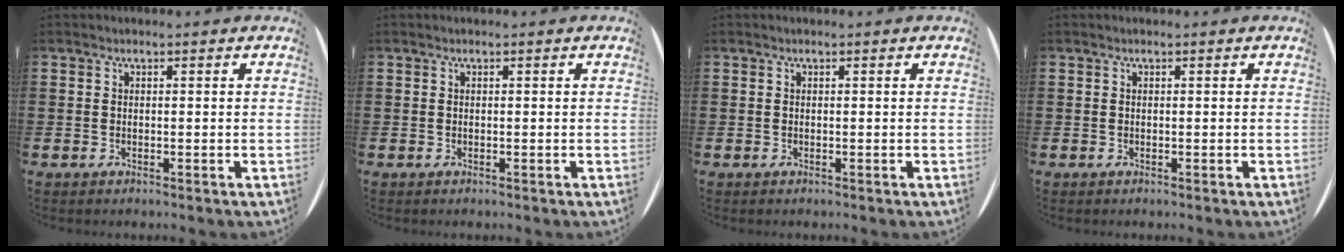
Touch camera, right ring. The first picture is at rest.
{"total": 0.0}
{"total": 0.0}
{"total": 0.0}